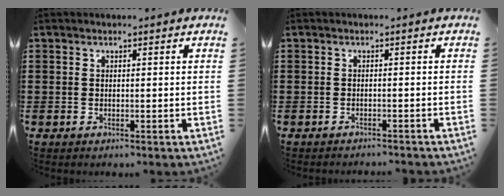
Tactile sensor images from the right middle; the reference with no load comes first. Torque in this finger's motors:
{"motor_torque": [0.01, -0.01, -0.02, 0.00]}